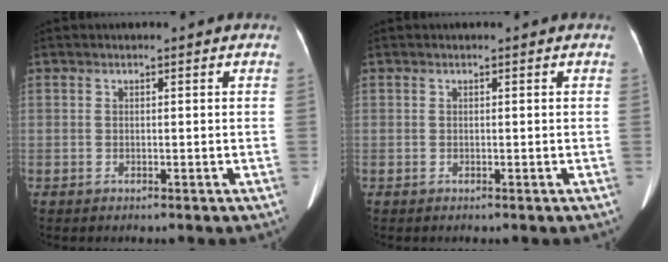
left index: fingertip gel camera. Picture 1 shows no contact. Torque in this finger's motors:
{"motor_torque": [0.07, 0.04, 0.01, 0.00]}